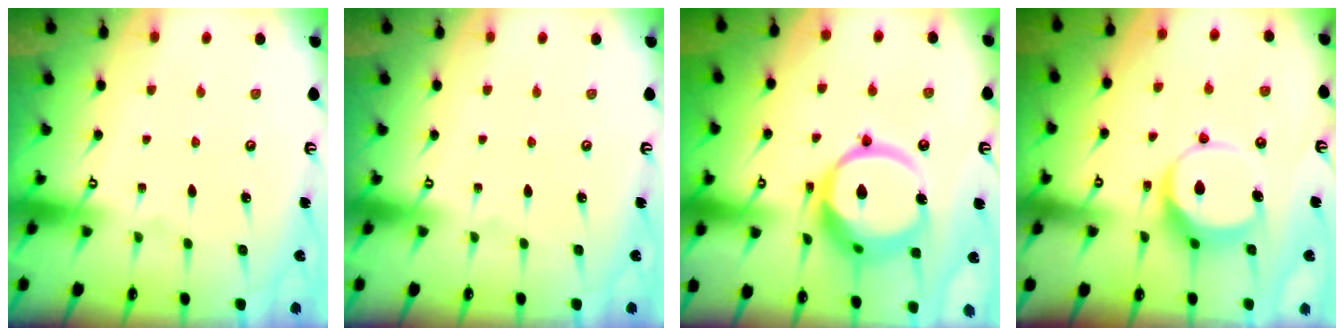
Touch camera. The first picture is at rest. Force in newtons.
{"total": 0.0}
{"total": 16.6, "press": 16.5, "slide": 1.9}
{"total": 8.9, "press": 8.9, "slide": 1.2}